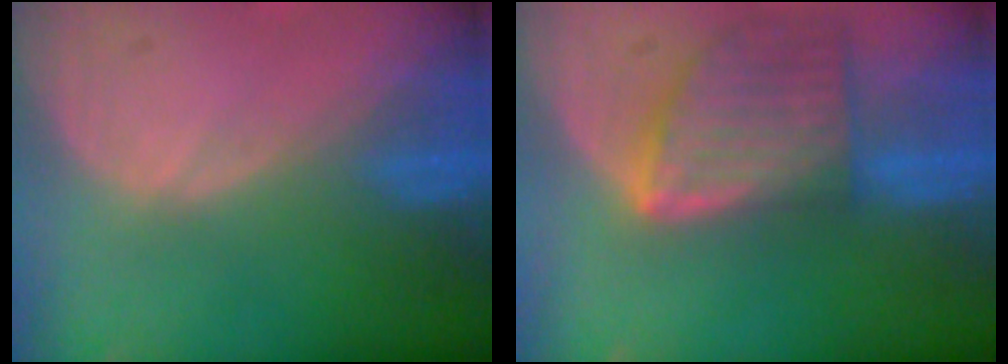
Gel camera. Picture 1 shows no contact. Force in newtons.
{"total": 8.2, "press": 7.3, "slide": 3.7}